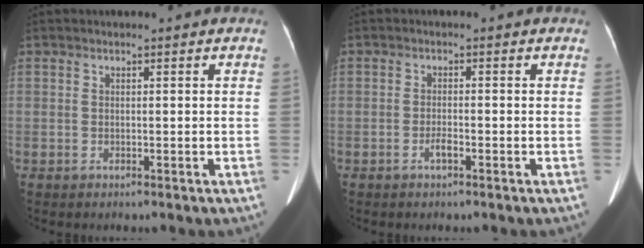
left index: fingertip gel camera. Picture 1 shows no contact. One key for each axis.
{"total": 1.4, "fx": -0.9, "fy": 0.2, "fz": 1.1, "tx": -0.021, "ty": 0.001, "tz": -0.019}